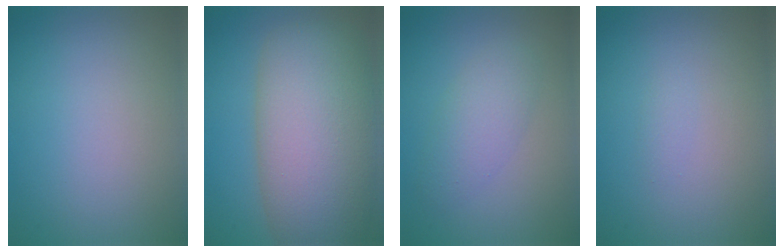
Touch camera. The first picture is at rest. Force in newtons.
{"total": 12.4, "press": 12.4, "slide": 0.7}
{"total": 2.9, "press": 2.9, "slide": 0.1}
{"total": 0.6, "press": 0.6, "slide": 0.0}